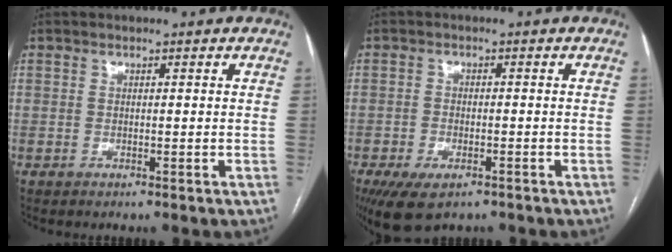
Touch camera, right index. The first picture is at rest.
{"total": 6.7, "force": [-4.4, 3.1, 4.0], "torque": [-0.068, -0.008, -0.070]}